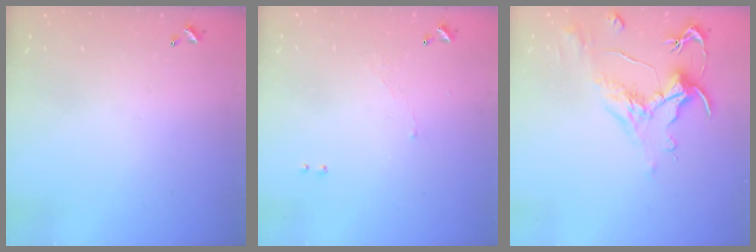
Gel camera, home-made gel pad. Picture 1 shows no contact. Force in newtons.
{"total": 1.3, "press": 1.2, "slide": 0.5}
{"total": 1.6, "press": 0.7, "slide": 1.5}